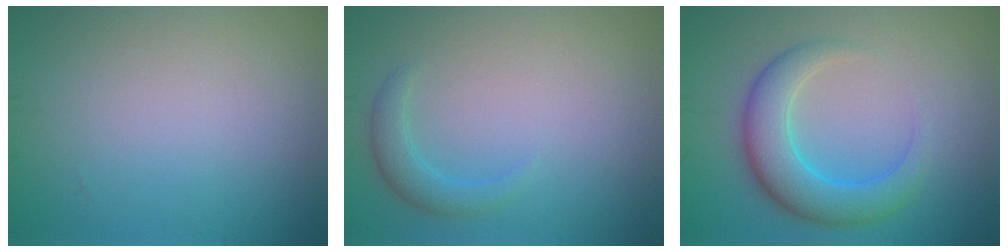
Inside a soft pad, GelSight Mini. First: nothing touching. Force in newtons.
{"total": 2.1, "press": 2.1, "slide": 0.2}
{"total": 5.6, "press": 5.6, "slide": 0.1}